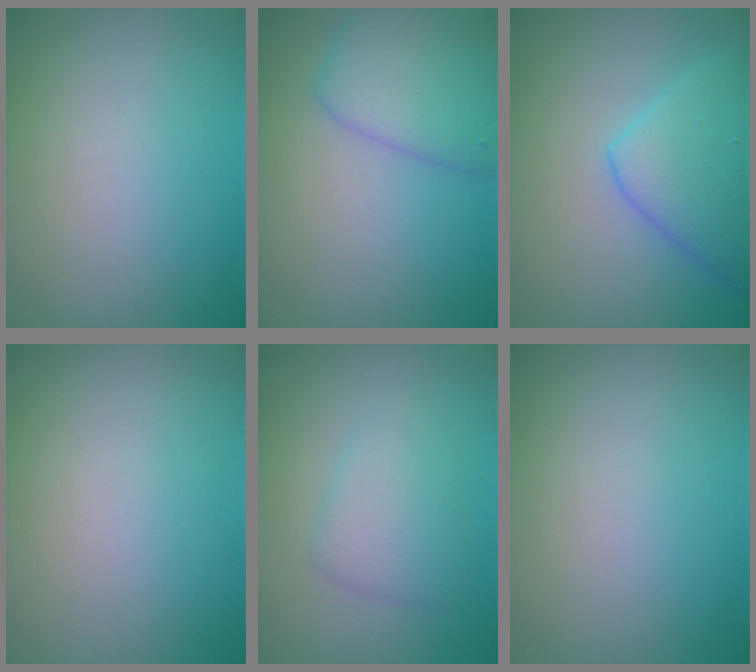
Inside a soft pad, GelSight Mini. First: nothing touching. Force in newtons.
{"total": 4.4, "press": 4.3, "slide": 0.3}
{"total": 5.3, "press": 5.3, "slide": 0.2}
{"total": 0.0}
{"total": 2.7, "press": 2.7, "slide": 0.1}
{"total": 0.0}